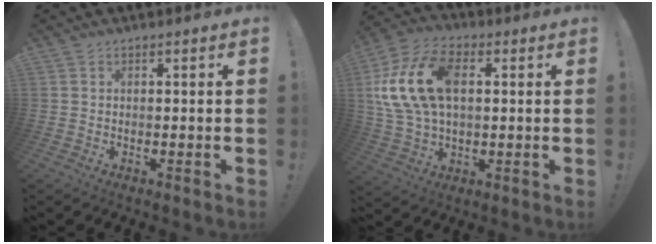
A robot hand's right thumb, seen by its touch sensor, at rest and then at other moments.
{"total": 18.9, "force": [3.4, 11.9, 14.2], "torque": [-0.268, 0.002, 0.061]}